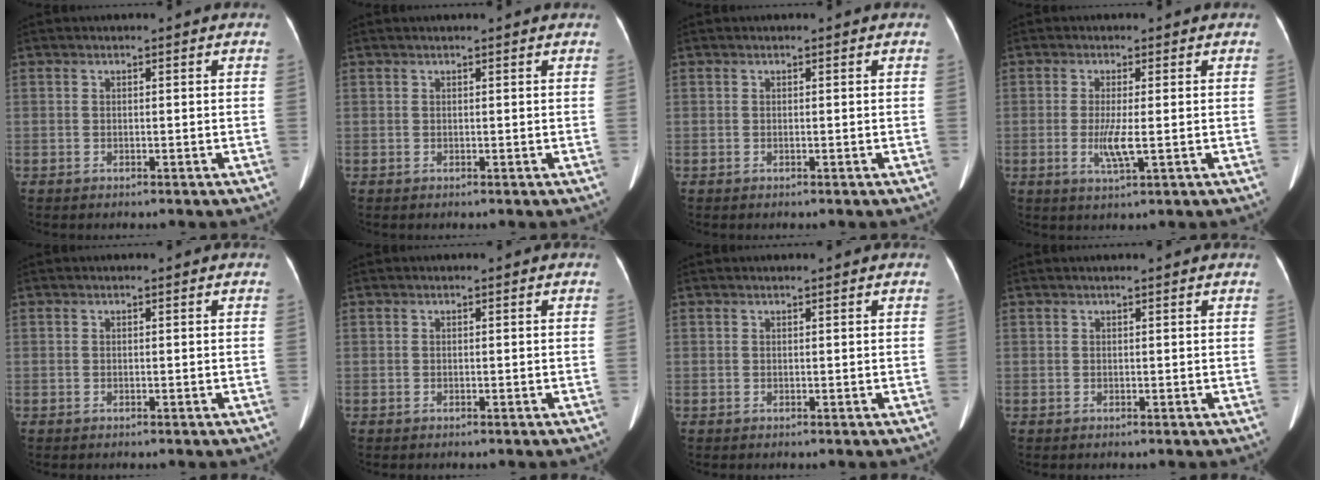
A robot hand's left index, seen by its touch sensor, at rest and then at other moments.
{"total": 3.7, "force": [3.3, 0.2, 1.5], "torque": [-0.019, 0.027, 0.038]}
{"total": 0.0}
{"total": 3.7, "force": [-0.4, 0.2, 3.7], "torque": [-0.081, -0.009, -0.005]}
{"total": 0.0}
{"total": 0.0}
{"total": 0.6, "force": [0.6, 0.0, 0.1], "torque": [-0.008, 0.005, 0.012]}
{"total": 3.5, "force": [3.1, 0.1, 1.5], "torque": [-0.018, 0.026, 0.038]}